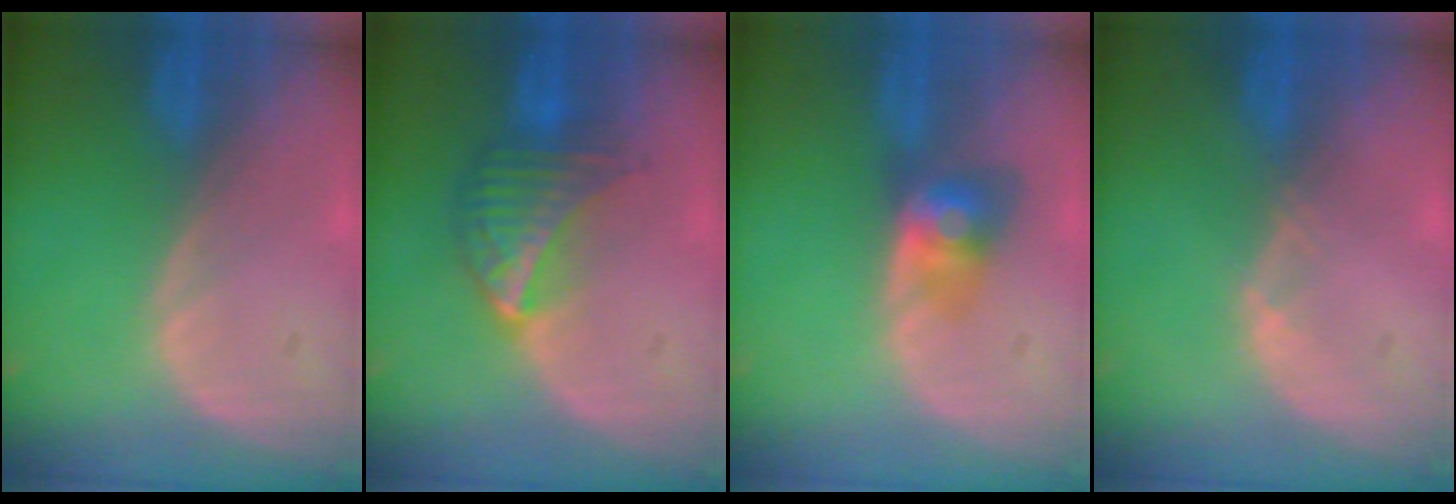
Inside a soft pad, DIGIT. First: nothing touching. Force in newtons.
{"total": 7.0, "press": 6.2, "slide": 3.2}
{"total": 4.0, "press": 4.0, "slide": 0.2}
{"total": 0.6, "press": 0.5, "slide": 0.3}